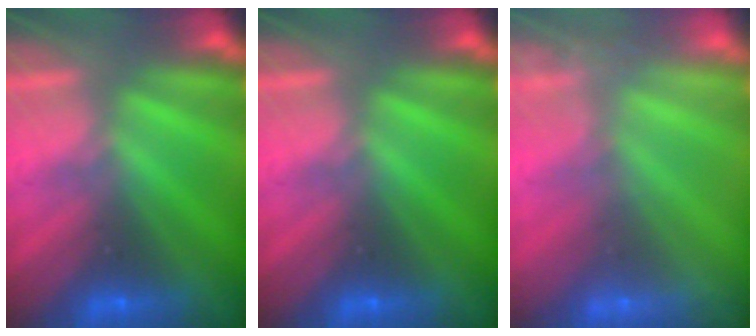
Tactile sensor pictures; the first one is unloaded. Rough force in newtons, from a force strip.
{"total": 0.0}
{"total": 2.4}